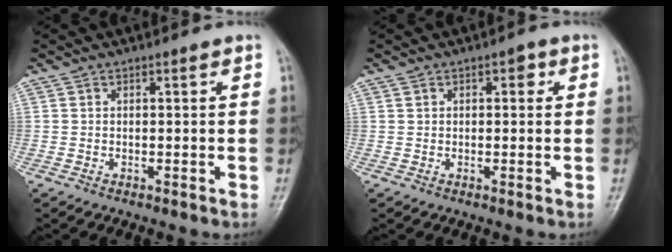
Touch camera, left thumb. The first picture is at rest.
{"total": 2.0, "force": [0.7, 1.5, 1.2], "torque": [-0.004, 0.006, 0.010]}